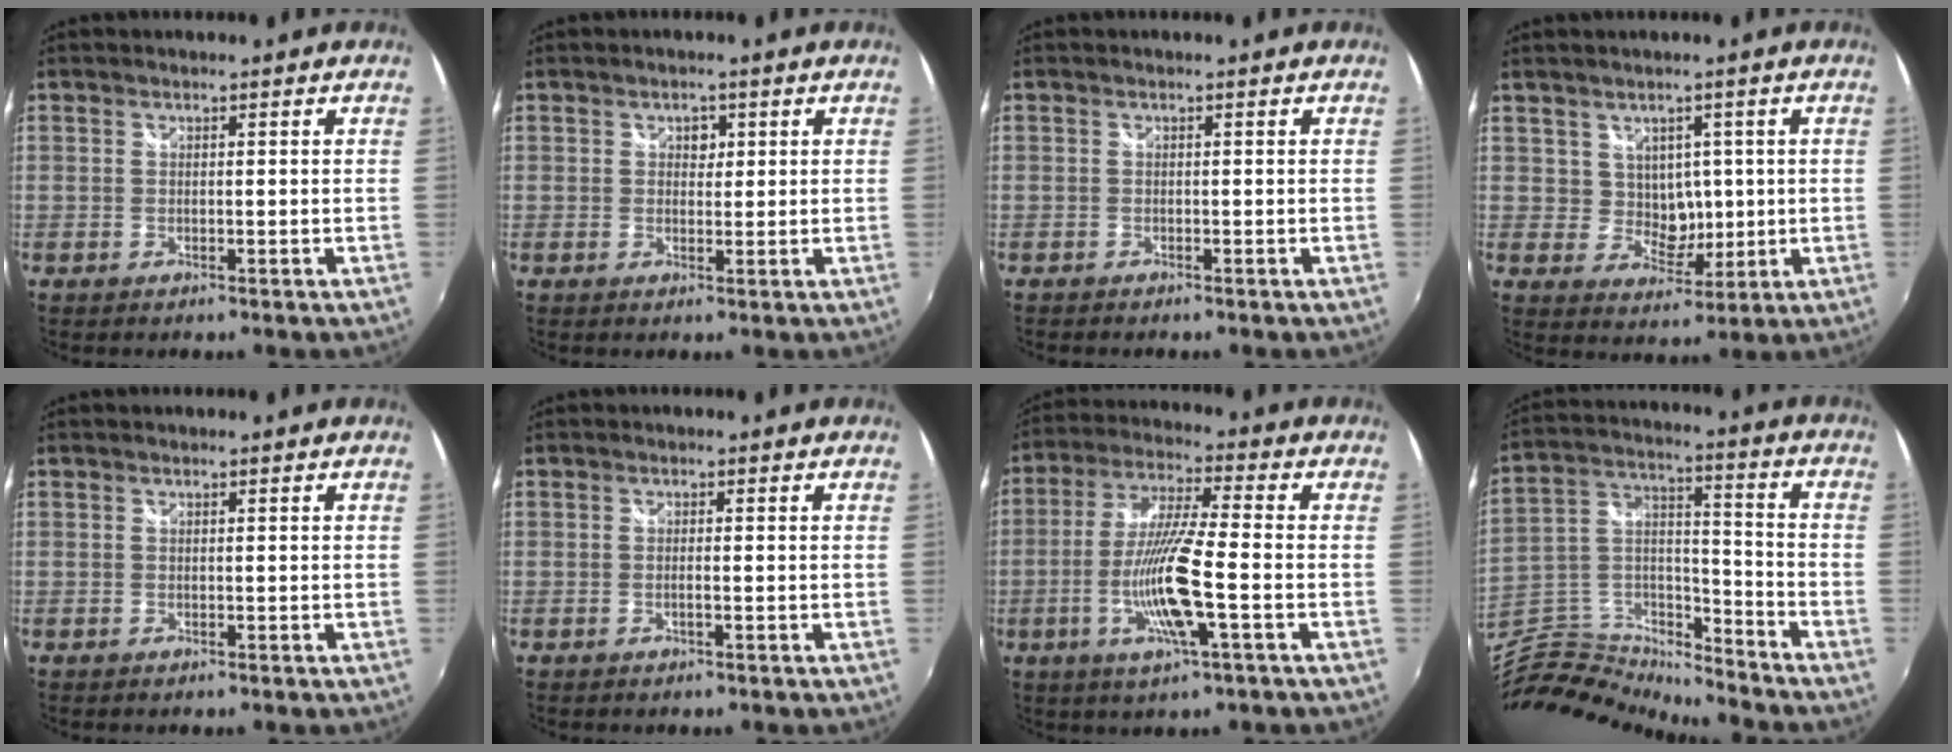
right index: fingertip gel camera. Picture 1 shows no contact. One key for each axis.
{"total": 1.8, "fx": 0.5, "fy": 1.5, "fz": 0.7, "tx": -0.006, "ty": 0.005, "tz": 0.007}
{"total": 0.9, "fx": -0.8, "fy": 0.2, "fz": 0.1, "tx": -0.005, "ty": -0.005, "tz": -0.016}
{"total": 5.3, "fx": 1.4, "fy": 4.9, "fz": 1.7, "tx": -0.025, "ty": 0.005, "tz": 0.031}
{"total": 0.0}
{"total": 1.1, "fx": -0.3, "fy": 0.0, "fz": 1.0, "tx": -0.019, "ty": 0.001, "tz": -0.008}
{"total": 13.4, "fx": -3.8, "fy": 1.0, "fz": 12.8, "tx": -0.258, "ty": -0.010, "tz": -0.072}
{"total": 15.5, "fx": -14.1, "fy": 4.7, "fz": 4.5, "tx": -0.108, "ty": 0.025, "tz": -0.268}